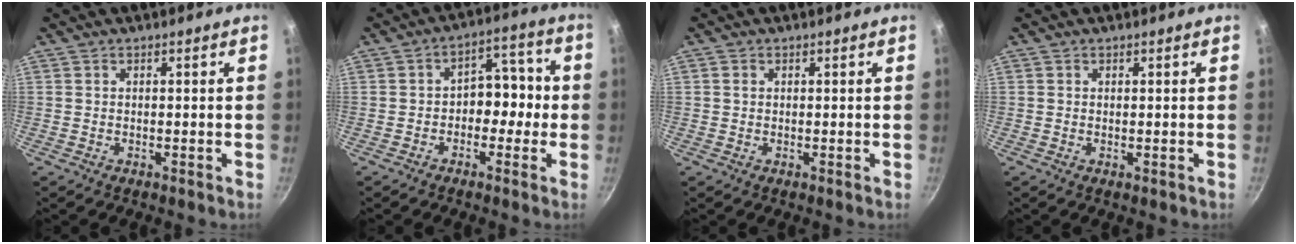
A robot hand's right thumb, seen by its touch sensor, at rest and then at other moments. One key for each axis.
{"total": 7.7, "fx": -1.2, "fy": 5.6, "fz": 5.2, "tx": -0.011, "ty": 0.040, "tz": -0.029}
{"total": 0.8, "fx": 0.2, "fy": 0.7, "fz": 0.3, "tx": -0.006, "ty": 0.003, "tz": 0.003}
{"total": 0.0}